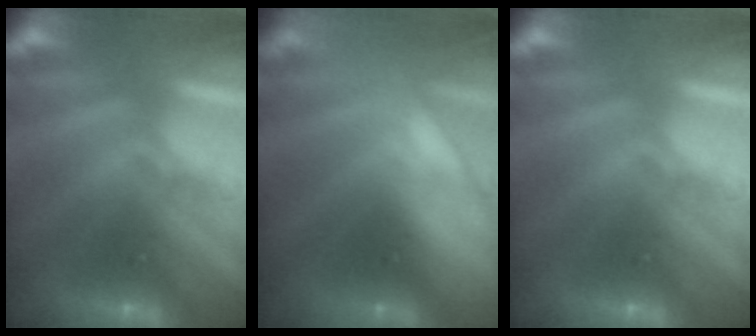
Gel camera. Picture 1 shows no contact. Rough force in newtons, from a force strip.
{"total": 3.0}
{"total": 0.0}